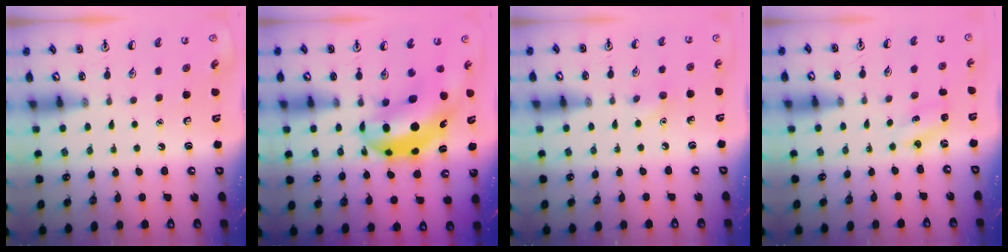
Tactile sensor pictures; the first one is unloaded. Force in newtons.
{"total": 11.9, "press": 11.3, "slide": 3.6}
{"total": 5.5, "press": 5.2, "slide": 1.7}
{"total": 3.2, "press": 3.0, "slide": 1.1}